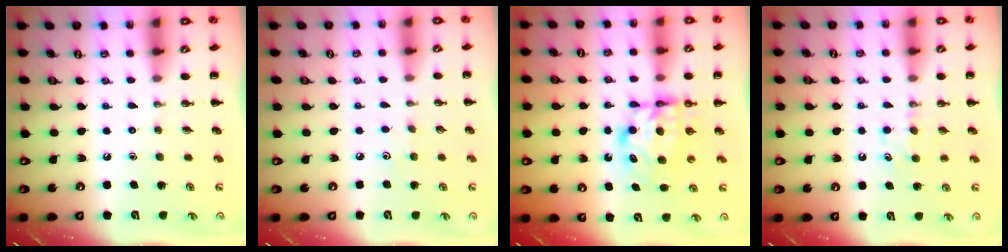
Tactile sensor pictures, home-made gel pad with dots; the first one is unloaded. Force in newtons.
{"total": 3.2, "press": 3.0, "slide": 1.1}
{"total": 6.7, "press": 6.6, "slide": 0.6}
{"total": 4.8, "press": 4.6, "slide": 1.2}